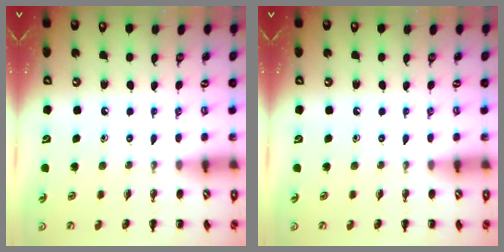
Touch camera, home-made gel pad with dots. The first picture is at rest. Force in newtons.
{"total": 0.0}